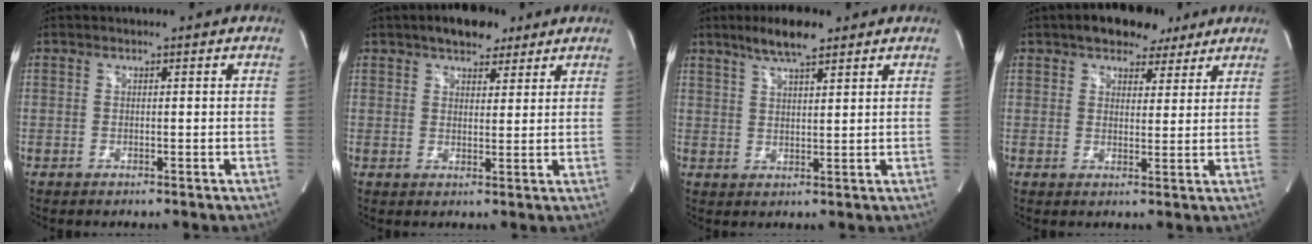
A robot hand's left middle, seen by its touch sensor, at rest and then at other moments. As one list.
[{"total": 6.5, "force": [4.6, 2.9, 3.5], "torque": [-0.052, 0.014, 0.072]}, {"total": 6.5, "force": [4.7, 1.1, 4.4], "torque": [-0.087, 0.008, 0.083]}, {"total": 7.8, "force": [5.6, 4.0, 3.7], "torque": [-0.046, 0.019, 0.084]}]